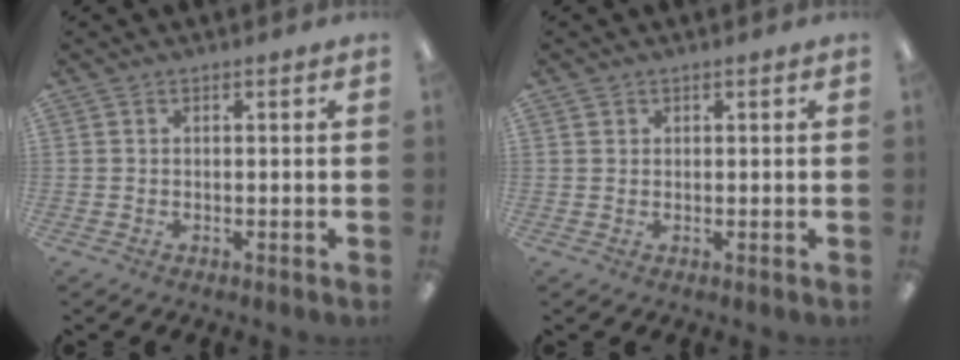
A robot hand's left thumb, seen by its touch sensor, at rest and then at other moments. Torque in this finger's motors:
{"motor_torque": [0.14, -0.19, -0.49, 0.13, -0.03]}